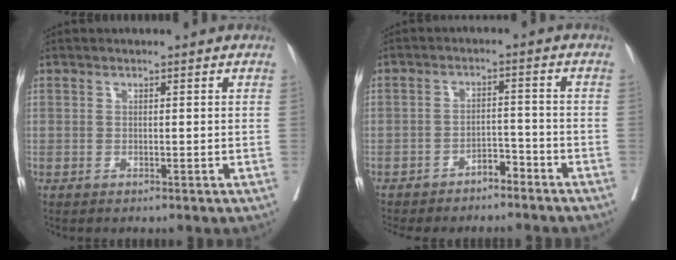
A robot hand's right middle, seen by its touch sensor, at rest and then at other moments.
{"total": 4.3, "force": [-3.5, 1.7, 1.8], "torque": [-0.030, 0.012, -0.053]}